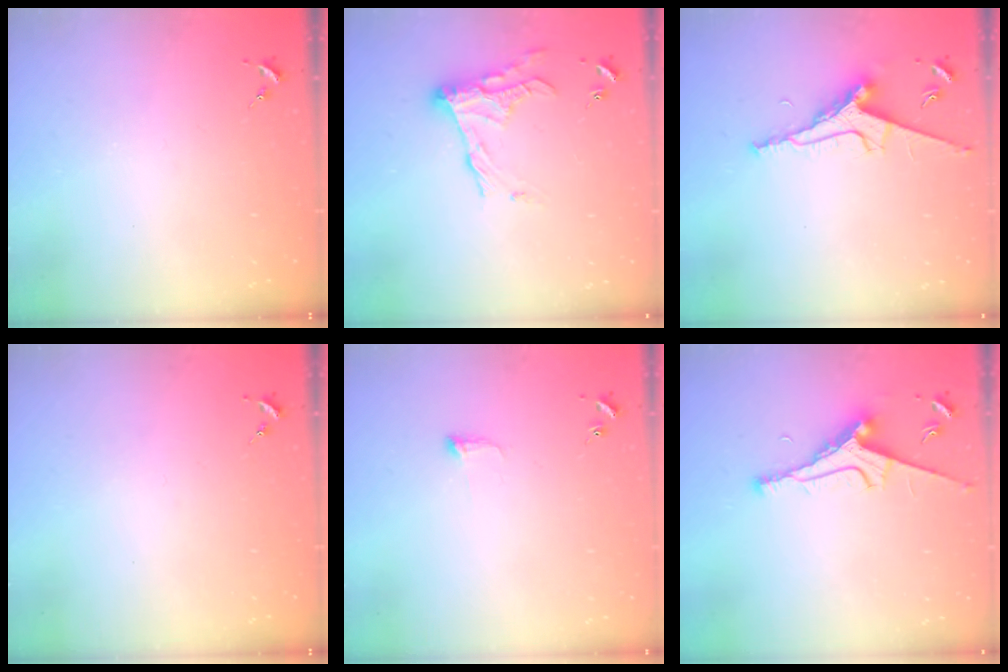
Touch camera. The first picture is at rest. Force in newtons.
{"total": 12.1, "press": 12.1, "slide": 0.3}
{"total": 9.6, "press": 9.5, "slide": 1.2}
{"total": 0.0}
{"total": 4.1, "press": 4.0, "slide": 0.7}
{"total": 9.3, "press": 9.2, "slide": 1.3}